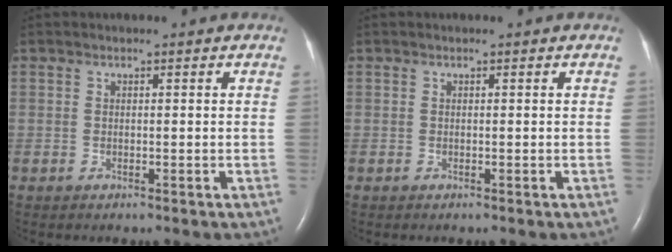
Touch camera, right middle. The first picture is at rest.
{"total": 0.0}